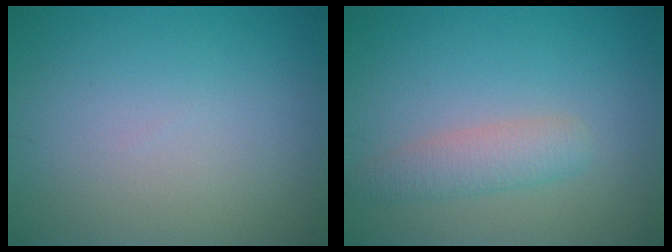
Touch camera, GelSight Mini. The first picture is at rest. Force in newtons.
{"total": 2.6, "press": 2.6, "slide": 0.2}